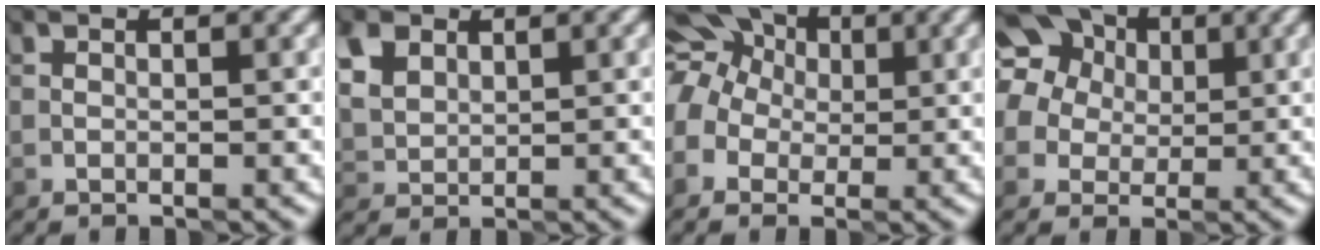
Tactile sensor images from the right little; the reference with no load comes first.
{"total": 4.4, "force": [1.8, 3.1, 2.5], "torque": [-0.092, 0.017, 0.043]}
{"total": 14.4, "force": [2.7, 12.7, 6.1], "torque": [-0.155, 0.033, 0.000]}
{"total": 14.5, "force": [5.5, 12.2, 5.8], "torque": [-0.162, 0.033, 0.083]}